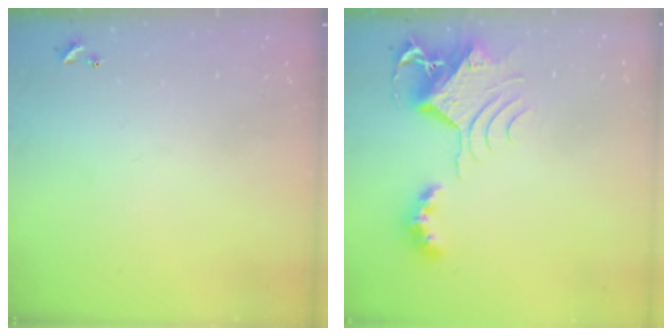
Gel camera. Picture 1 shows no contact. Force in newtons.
{"total": 8.9, "press": 8.9, "slide": 0.4}